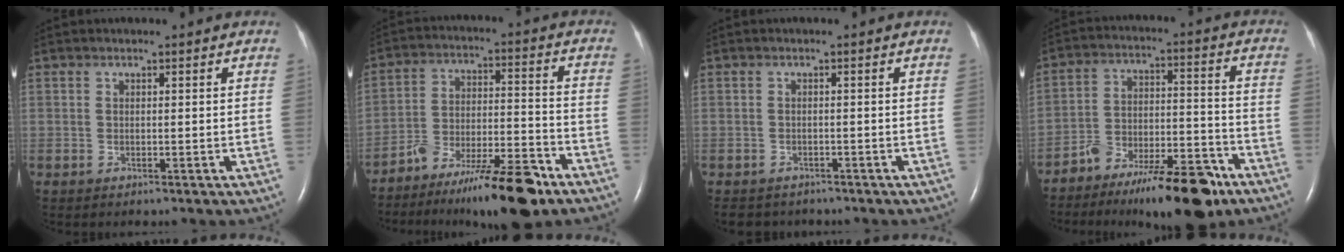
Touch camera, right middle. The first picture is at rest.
{"total": 14.0, "force": [-10.6, 2.1, 8.9], "torque": [-0.142, 0.009, -0.173]}
{"total": 4.9, "force": [-4.3, 2.1, 0.8], "torque": [-0.010, -0.001, -0.054]}
{"total": 14.1, "force": [-10.4, 3.8, 8.7], "torque": [-0.123, 0.026, -0.168]}